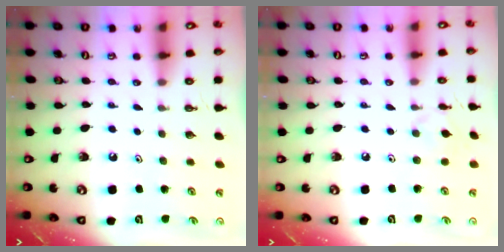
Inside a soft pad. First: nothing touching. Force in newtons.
{"total": 2.2, "press": 2.1, "slide": 0.5}